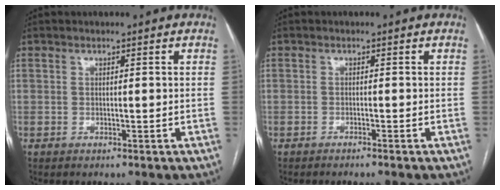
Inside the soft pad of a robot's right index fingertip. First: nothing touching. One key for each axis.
{"total": 1.2, "fx": -1.1, "fy": -0.3, "fz": 0.6, "tx": -0.009, "ty": 0.002, "tz": -0.015}